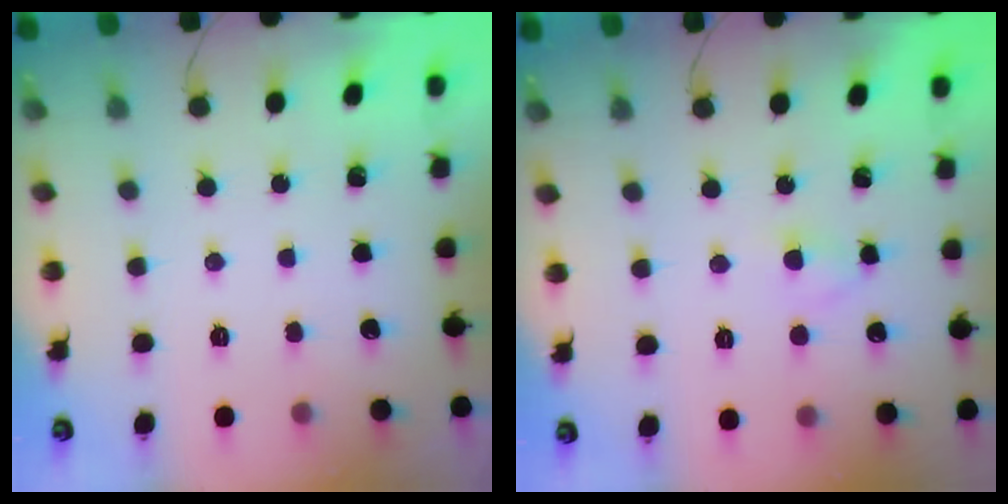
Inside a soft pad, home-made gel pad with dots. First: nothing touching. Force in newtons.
{"total": 2.4, "press": 2.3, "slide": 0.9}